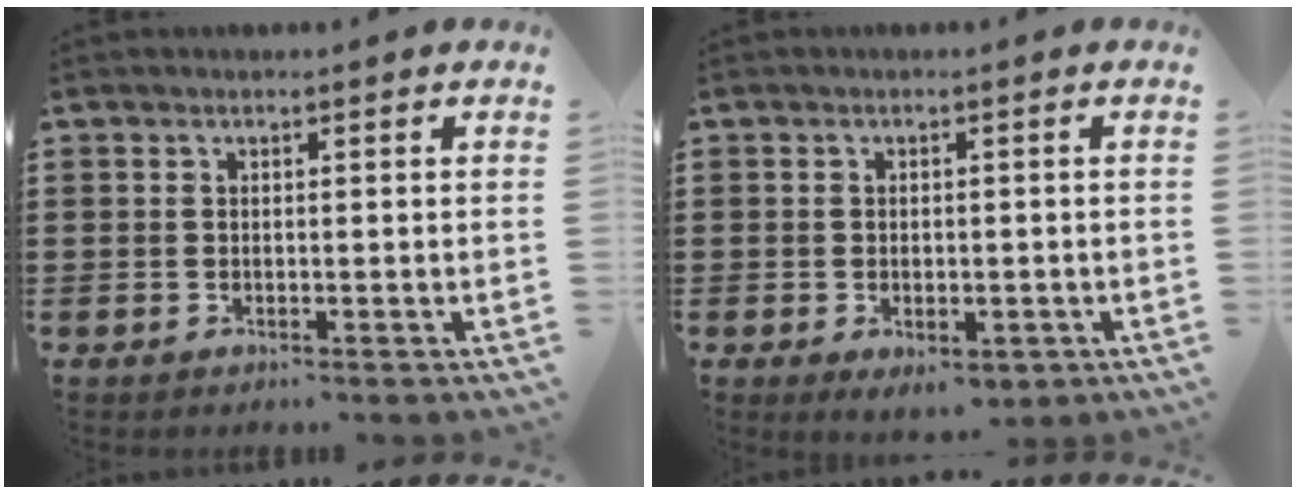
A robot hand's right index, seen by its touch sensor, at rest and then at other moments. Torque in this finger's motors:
{"motor_torque": [0.56, 0.13, 0.22, 0.06]}